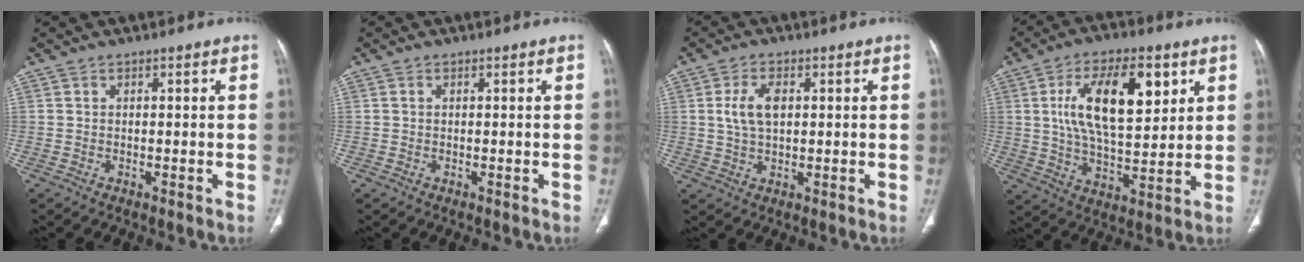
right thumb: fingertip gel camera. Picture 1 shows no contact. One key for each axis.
{"total": 0.0}
{"total": 6.0, "fx": 1.2, "fy": 3.4, "fz": 4.8, "tx": -0.097, "ty": 0.003, "tz": 0.023}
{"total": 17.5, "fx": 5.6, "fy": 8.1, "fz": 14.5, "tx": -0.222, "ty": -0.016, "tz": 0.102}